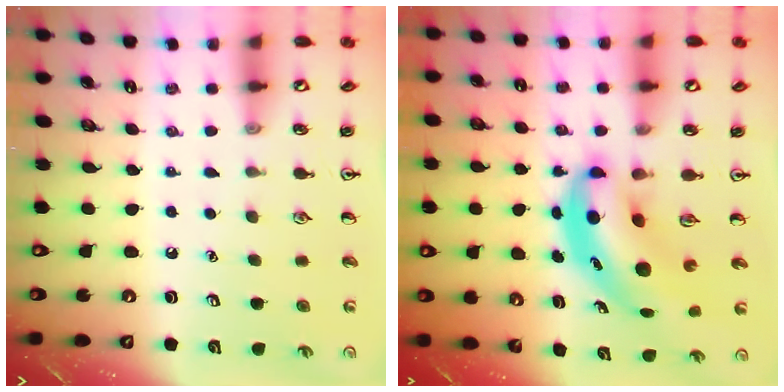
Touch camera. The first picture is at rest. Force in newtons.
{"total": 6.6, "press": 6.4, "slide": 1.6}